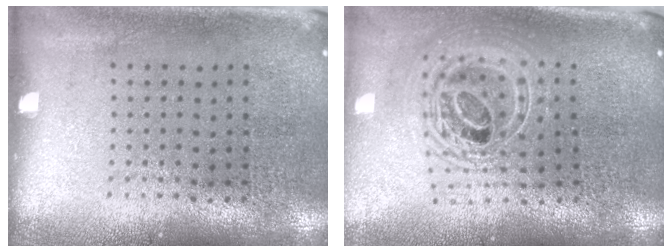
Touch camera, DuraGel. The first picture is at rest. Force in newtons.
{"total": 2.4, "press": 1.8, "slide": 1.6}